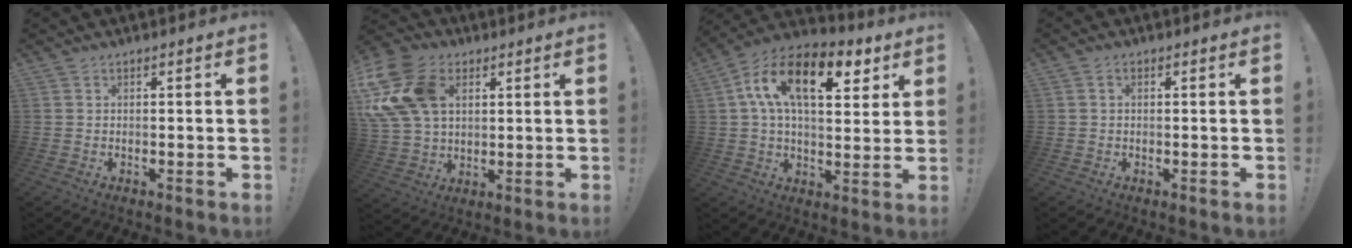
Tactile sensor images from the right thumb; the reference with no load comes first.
{"total": 20.5, "force": [5.8, 14.4, 13.4], "torque": [-0.270, -0.009, 0.112]}
{"total": 18.1, "force": [6.8, 9.5, 13.8], "torque": [-0.224, -0.015, 0.110]}
{"total": 1.1, "force": [0.1, 0.6, 0.9], "torque": [-0.024, 0.006, 0.001]}